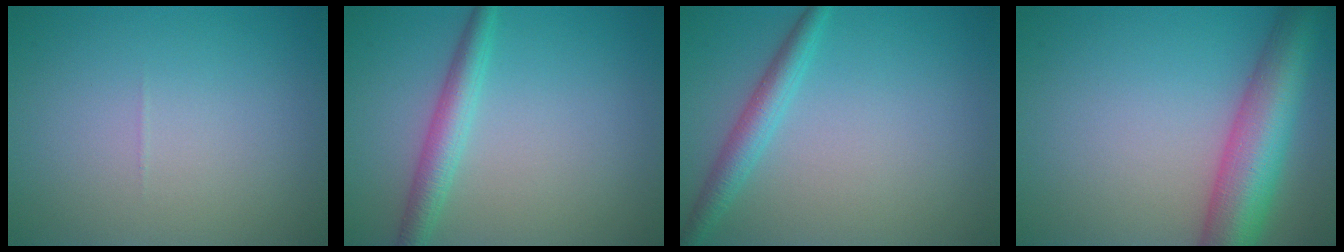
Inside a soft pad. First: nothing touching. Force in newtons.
{"total": 2.9, "press": 2.9, "slide": 0.0}
{"total": 2.6, "press": 2.6, "slide": 0.1}
{"total": 8.7, "press": 8.7, "slide": 0.2}